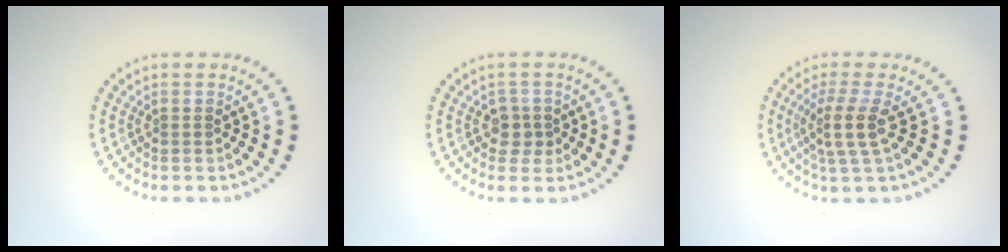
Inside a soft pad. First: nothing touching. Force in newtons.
{"total": 1.8, "press": 1.5, "slide": 1.0}
{"total": 3.3, "press": 2.5, "slide": 2.2}